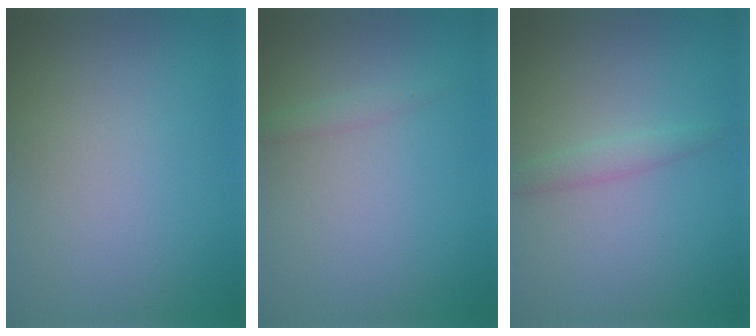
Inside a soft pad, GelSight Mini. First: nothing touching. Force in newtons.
{"total": 0.8, "press": 0.8, "slide": 0.0}
{"total": 1.4, "press": 1.4, "slide": 0.0}